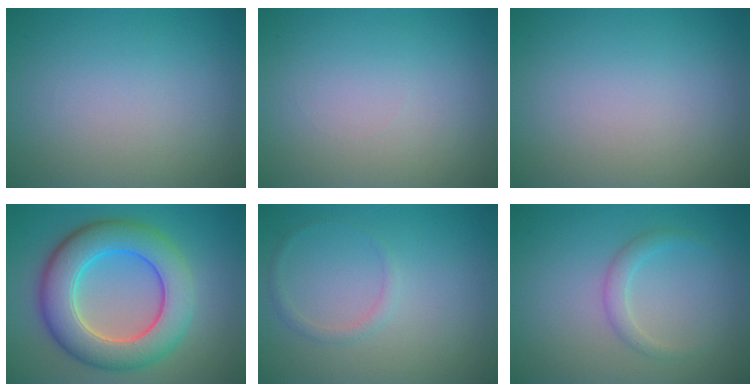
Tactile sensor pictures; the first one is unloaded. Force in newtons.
{"total": 0.0}
{"total": 0.0}
{"total": 8.9, "press": 8.9, "slide": 0.2}
{"total": 0.9, "press": 0.9, "slide": 0.1}
{"total": 1.5, "press": 1.5, "slide": 0.0}